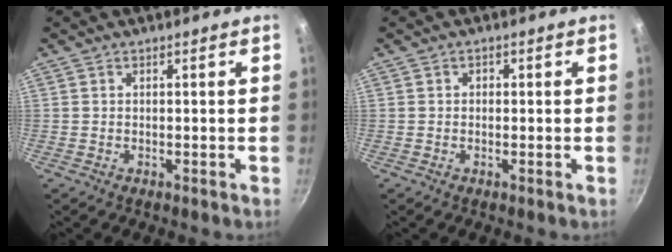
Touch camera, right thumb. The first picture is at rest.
{"total": 0.9, "force": [0.0, 0.9, 0.3], "torque": [-0.001, 0.003, -0.001]}